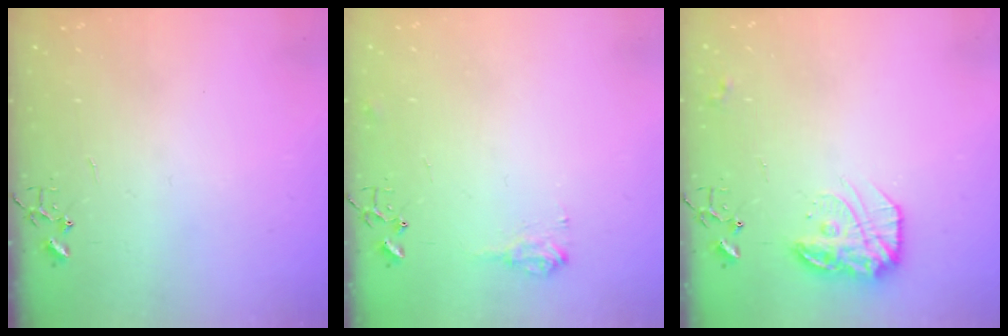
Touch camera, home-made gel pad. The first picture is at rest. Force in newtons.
{"total": 7.7, "press": 7.7, "slide": 0.1}
{"total": 15.4, "press": 15.3, "slide": 0.8}